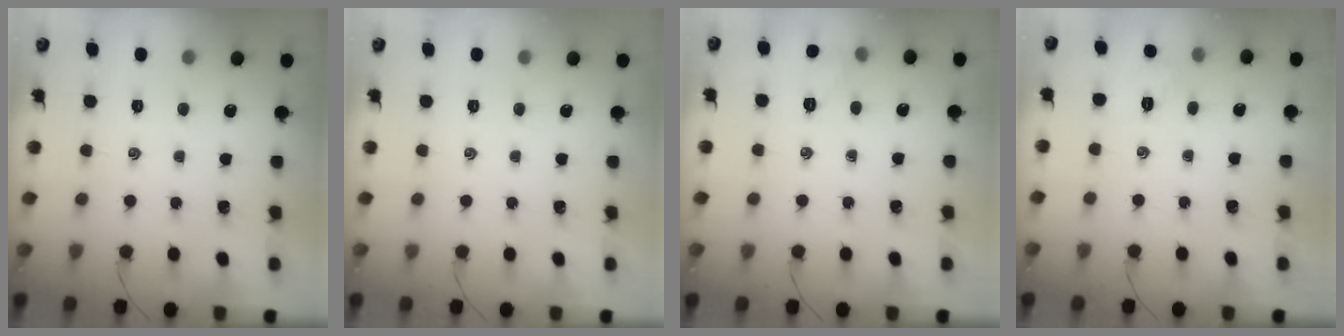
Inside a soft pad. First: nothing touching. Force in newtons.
{"total": 0.0}
{"total": 5.9, "press": 5.7, "slide": 1.5}
{"total": 2.2, "press": 2.1, "slide": 0.6}